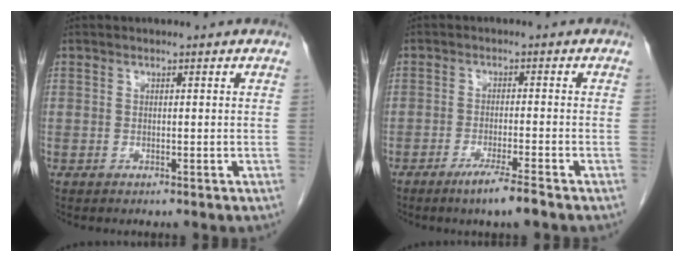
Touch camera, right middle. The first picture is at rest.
{"total": 4.6, "force": [-3.2, -0.5, 3.3], "torque": [-0.059, -0.010, -0.060]}